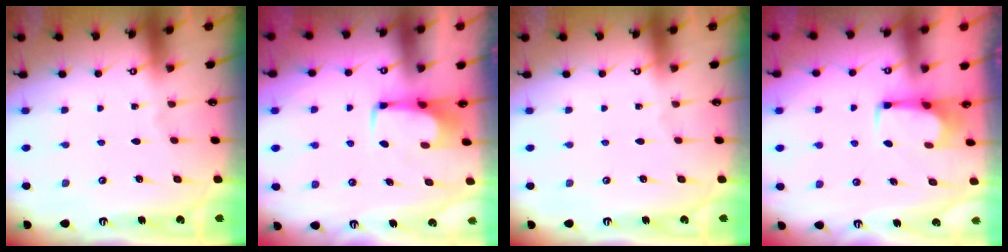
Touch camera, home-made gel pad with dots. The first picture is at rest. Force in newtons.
{"total": 1.9, "press": 1.8, "slide": 0.6}
{"total": 0.0}
{"total": 2.7, "press": 2.7, "slide": 0.4}